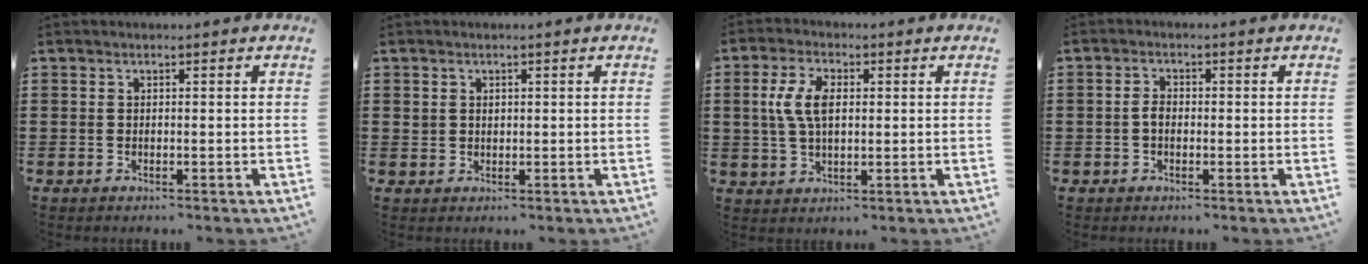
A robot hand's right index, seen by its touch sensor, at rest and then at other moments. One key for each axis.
{"total": 1.3, "fx": 0.9, "fy": 0.9, "fz": 0.2, "tx": -0.006, "ty": 0.002, "tz": 0.018}
{"total": 6.2, "fx": 0.9, "fy": 3.4, "fz": 5.2, "tx": -0.123, "ty": 0.009, "tz": 0.009}
{"total": 2.0, "fx": -0.3, "fy": 1.2, "fz": 1.5, "tx": -0.030, "ty": 0.003, "tz": -0.007}